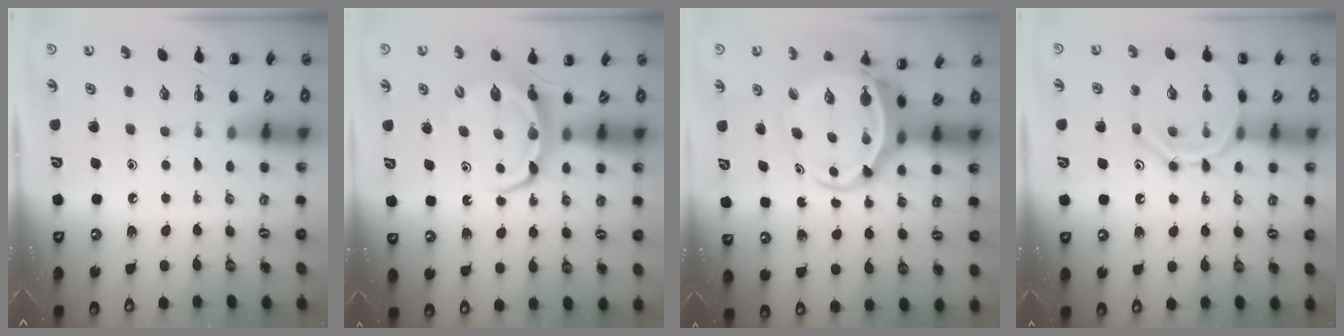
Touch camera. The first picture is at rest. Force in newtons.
{"total": 6.2, "press": 6.2, "slide": 0.3}
{"total": 7.4, "press": 7.1, "slide": 1.9}
{"total": 12.4, "press": 12.3, "slide": 1.1}